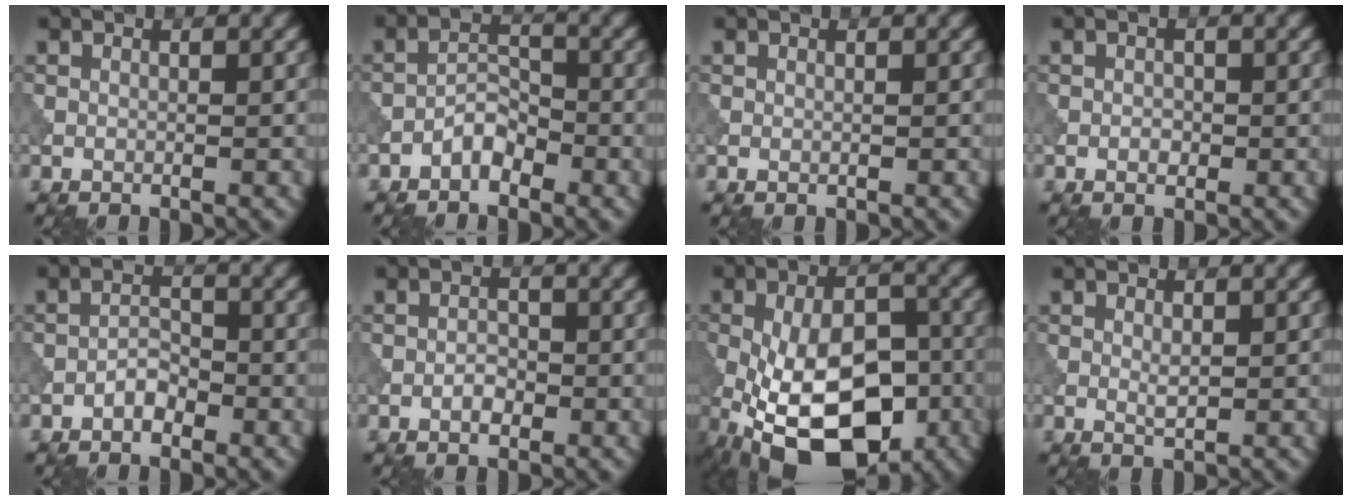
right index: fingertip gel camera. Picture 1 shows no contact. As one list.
[{"total": 2.4, "force": [-1.7, 1.1, 1.3], "torque": [-0.017, 0.012, -0.034]}, {"total": 0.0}, {"total": 0.9, "force": [-0.3, 0.6, 0.6], "torque": [-0.009, 0.000, -0.006]}, {"total": 1.8, "force": [-1.1, 0.9, 1.0], "torque": [-0.015, 0.008, -0.023]}, {"total": 1.5, "force": [-0.7, 0.8, 1.0], "torque": [-0.017, 0.004, -0.014]}, {"total": 15.7, "force": [-5.8, 8.1, 12.1], "torque": [-0.211, -0.022, -0.090]}, {"total": 1.0, "force": [0.3, 0.3, 0.9], "torque": [-0.019, -0.002, 0.006]}]